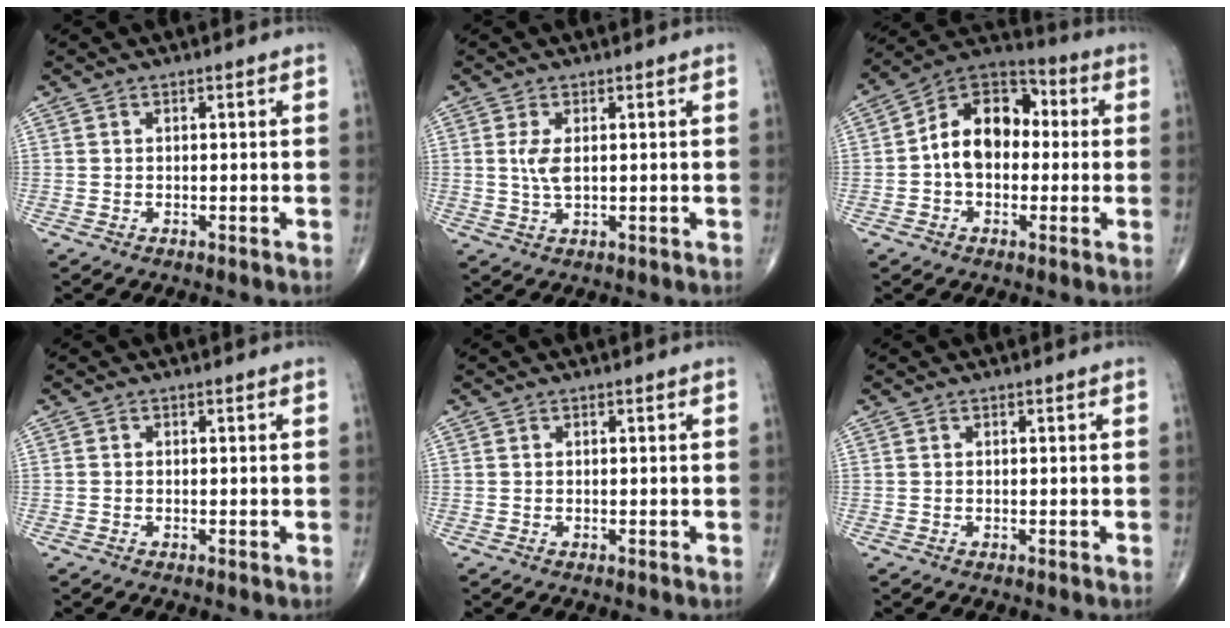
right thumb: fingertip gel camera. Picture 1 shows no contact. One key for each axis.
{"total": 3.5, "fx": 0.6, "fy": 1.4, "fz": 3.1, "tx": -0.070, "ty": -0.004, "tz": 0.016}
{"total": 13.4, "fx": 0.0, "fy": 9.4, "fz": 9.6, "tx": -0.129, "ty": 0.038, "tz": -0.017}
{"total": 0.0}
{"total": 0.0}
{"total": 0.0}